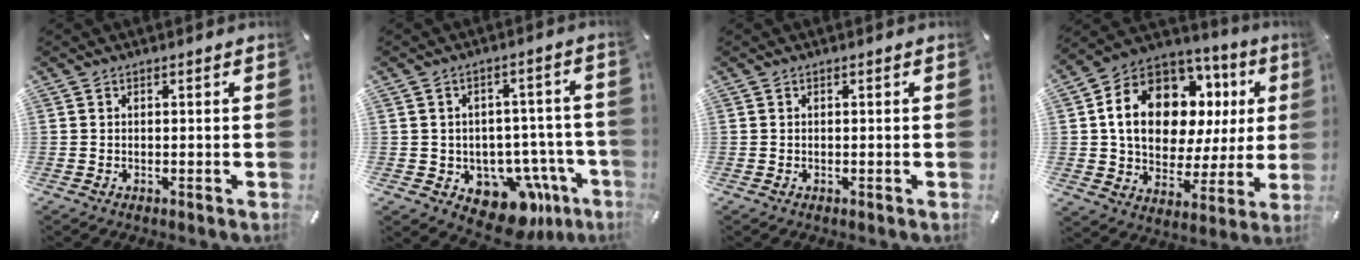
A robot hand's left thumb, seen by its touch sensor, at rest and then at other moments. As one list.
[{"total": 12.4, "force": [-6.6, 8.1, 6.8], "torque": [-0.070, 0.035, -0.097]}, {"total": 0.0}, {"total": 17.7, "force": [5.7, 12.6, 11.0], "torque": [-0.192, -0.032, 0.103]}]